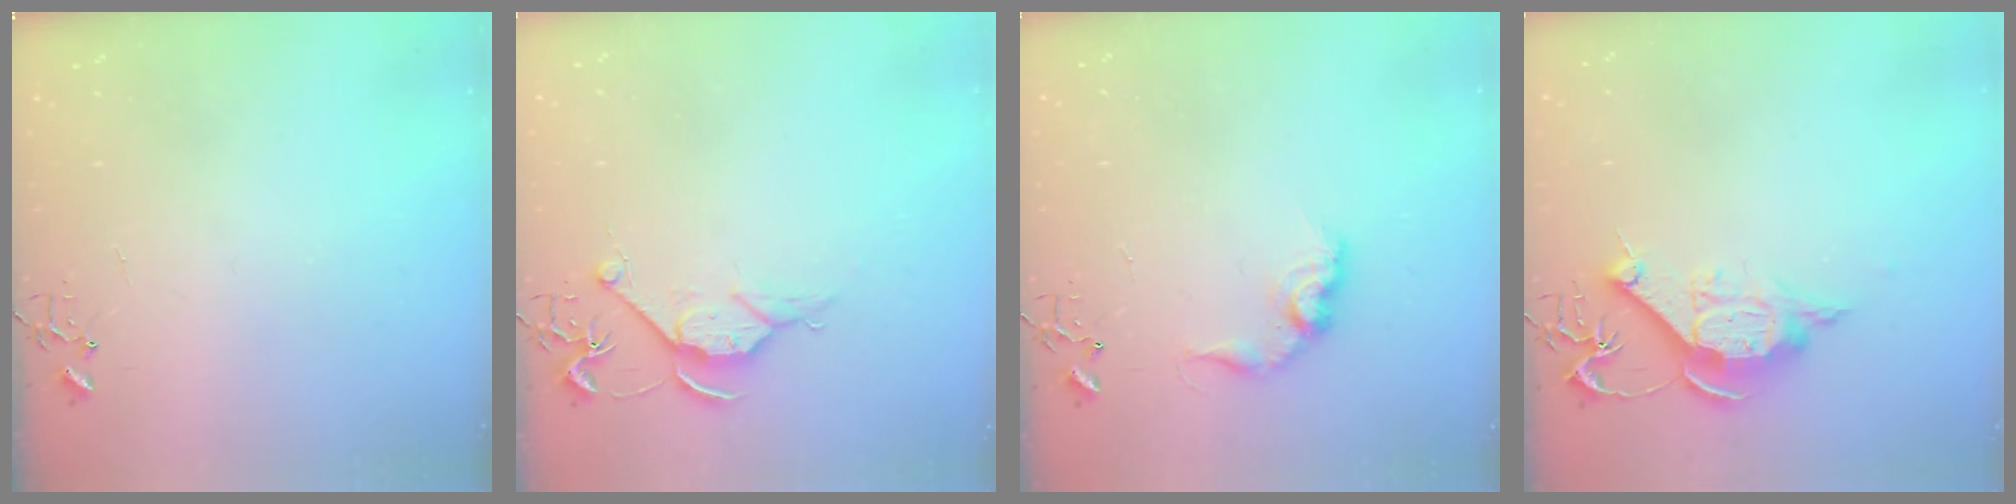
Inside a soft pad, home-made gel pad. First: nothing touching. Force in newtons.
{"total": 7.2, "press": 7.1, "slide": 0.7}
{"total": 11.0, "press": 11.0, "slide": 0.3}
{"total": 11.9, "press": 11.9, "slide": 1.0}